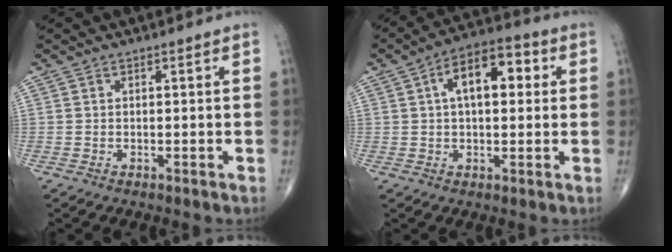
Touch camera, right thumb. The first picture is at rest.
{"total": 11.4, "force": [2.7, 5.9, 9.3], "torque": [-0.128, 0.025, 0.032]}